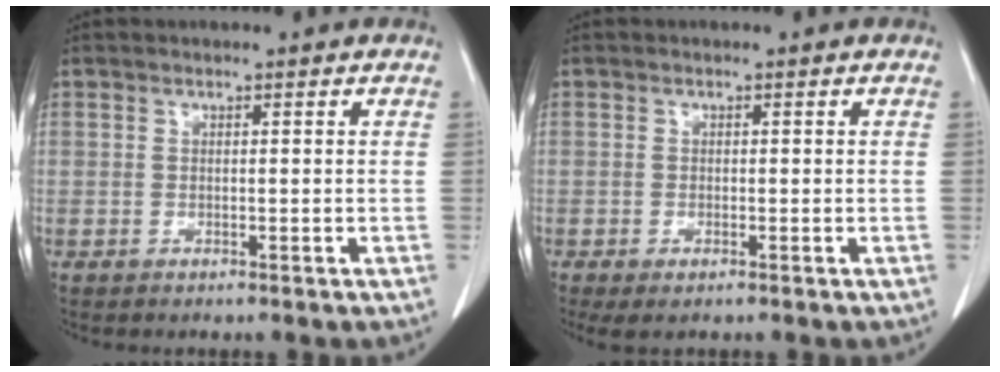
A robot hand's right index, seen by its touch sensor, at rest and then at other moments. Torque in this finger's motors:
{"motor_torque": [0.30, -0.28, 0.07, 0.01]}